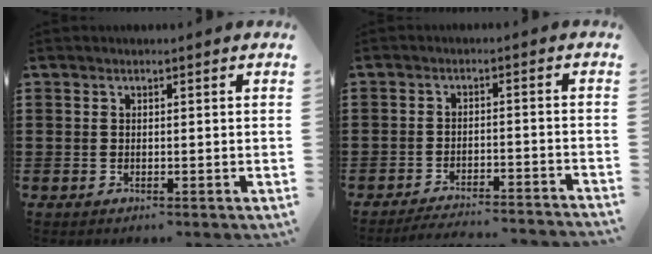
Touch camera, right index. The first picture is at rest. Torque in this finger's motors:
{"motor_torque": [-0.36, 0.61, -0.62, -0.21]}